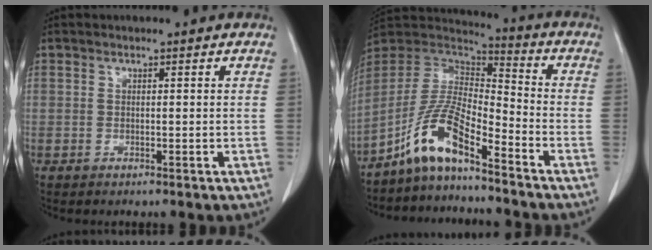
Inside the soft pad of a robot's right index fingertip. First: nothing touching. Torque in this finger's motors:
{"motor_torque": [1.11, -1.02, 0.36, 0.21]}